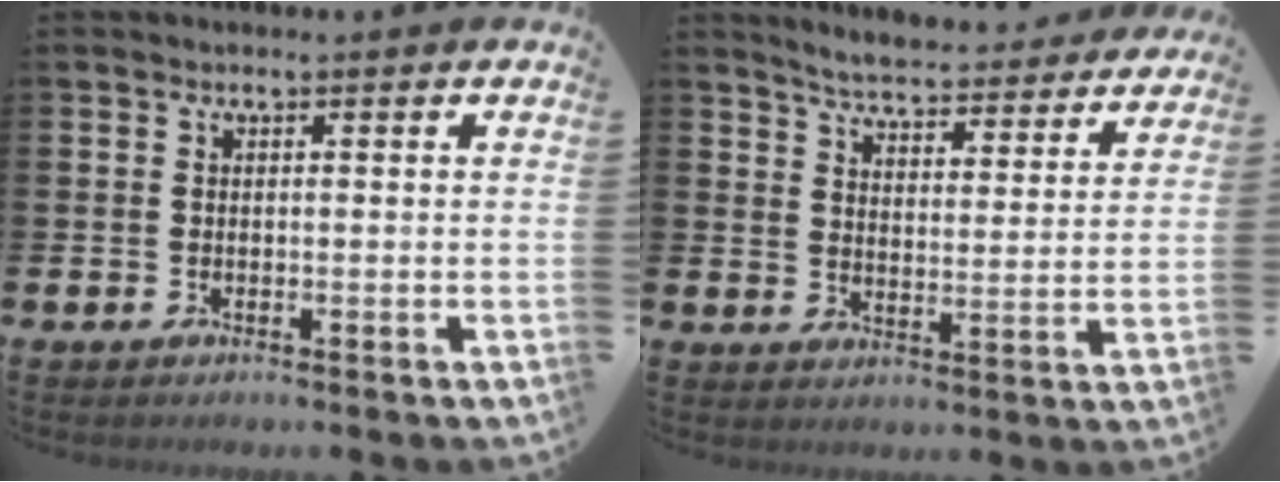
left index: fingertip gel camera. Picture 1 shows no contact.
{"total": 5.4, "force": [5.3, 0.4, 1.0], "torque": [-0.038, -0.041, 0.088]}